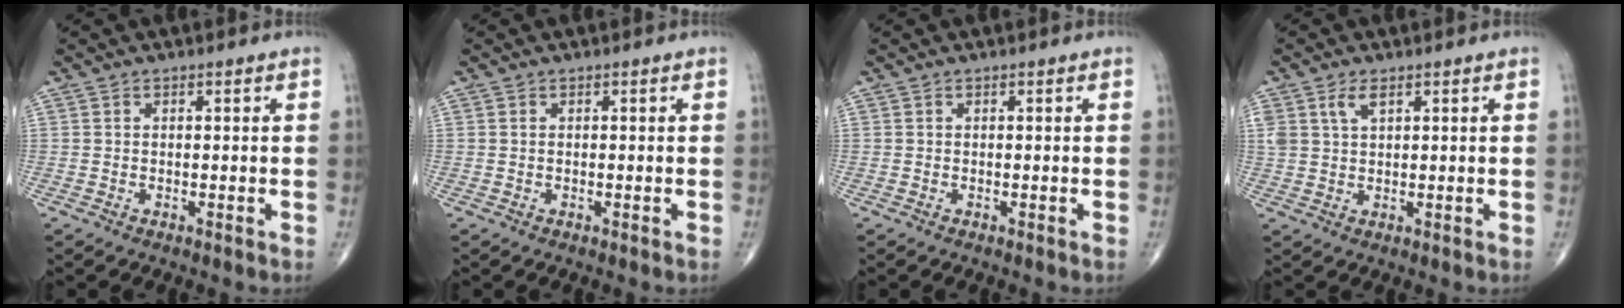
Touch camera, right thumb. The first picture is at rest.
{"total": 0.0}
{"total": 0.0}
{"total": 3.7, "force": [1.9, 1.8, 2.6], "torque": [-0.053, -0.001, 0.043]}